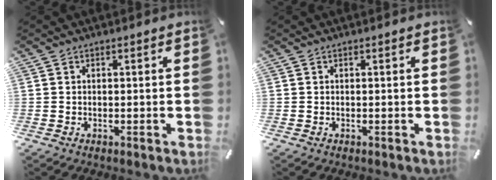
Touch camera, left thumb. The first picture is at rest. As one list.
[{"total": 0.0}]